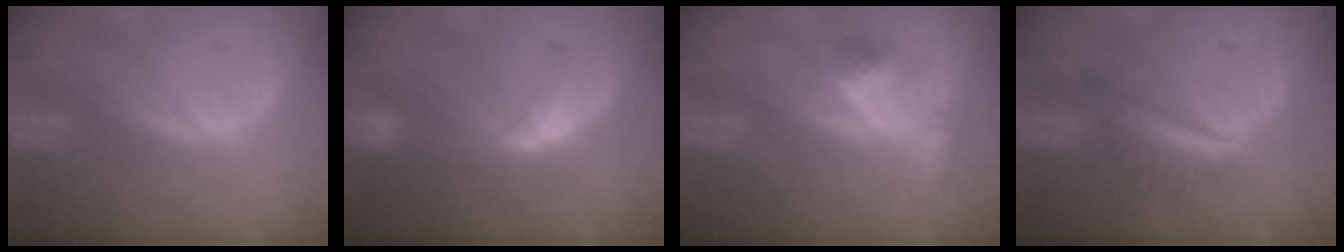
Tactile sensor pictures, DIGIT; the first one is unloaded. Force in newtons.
{"total": 5.8, "press": 5.6, "slide": 1.5}
{"total": 5.6, "press": 5.1, "slide": 2.3}
{"total": 5.6, "press": 5.5, "slide": 1.1}